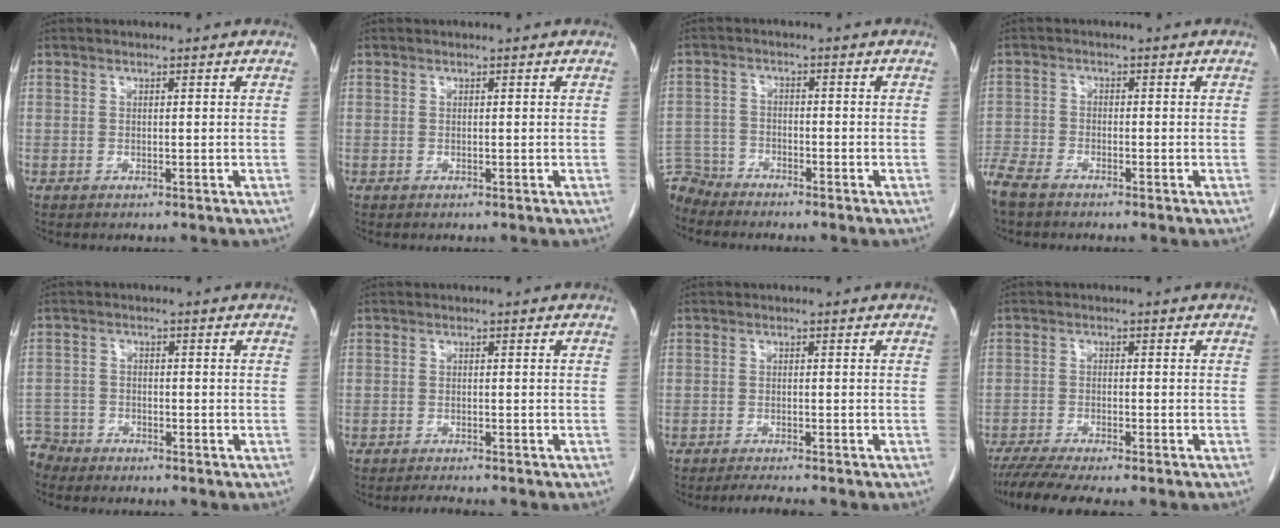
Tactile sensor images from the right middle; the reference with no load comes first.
{"total": 0.0}
{"total": 5.3, "force": [-5.2, 1.2, -0.4], "torque": [0.015, -0.007, -0.101]}
{"total": 5.9, "force": [-5.0, 1.8, 2.6], "torque": [-0.056, -0.014, -0.097]}
{"total": 4.2, "force": [-3.9, 1.3, -0.8], "torque": [0.021, -0.007, -0.078]}
{"total": 2.2, "force": [-2.1, -0.1, 0.7], "torque": [-0.014, -0.008, -0.030]}
{"total": 3.0, "force": [-2.7, -0.1, 1.2], "torque": [-0.023, -0.011, -0.042]}
{"total": 7.6, "force": [-6.4, 0.3, 4.0], "torque": [-0.057, -0.014, -0.103]}